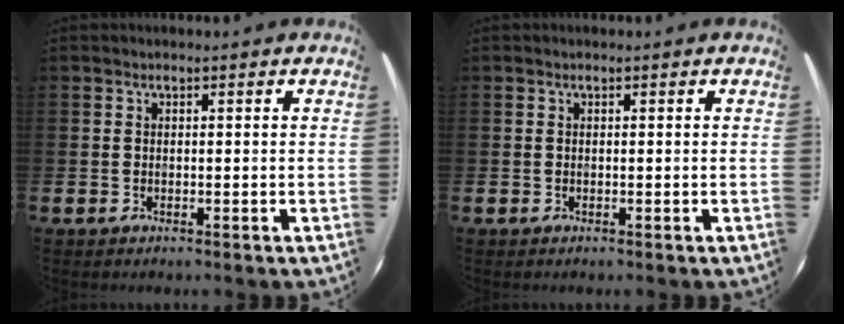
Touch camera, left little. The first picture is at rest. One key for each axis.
{"total": 0.0}